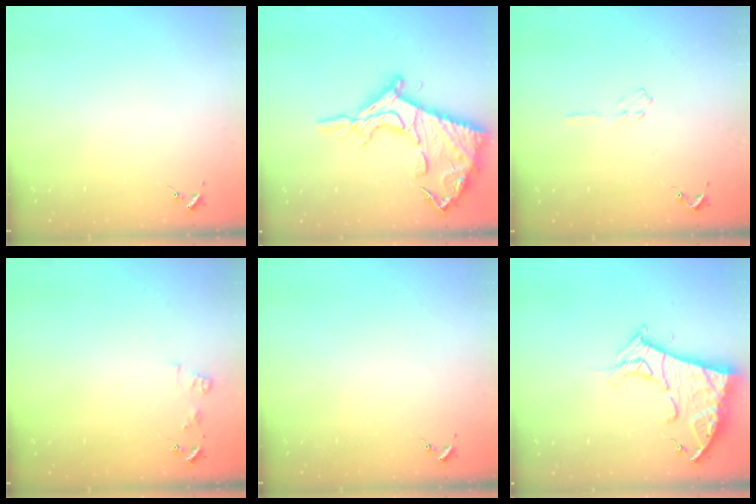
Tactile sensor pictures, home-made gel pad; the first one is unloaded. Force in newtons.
{"total": 19.4, "press": 19.4, "slide": 1.4}
{"total": 3.5, "press": 3.5, "slide": 0.4}
{"total": 5.2, "press": 5.2, "slide": 0.7}
{"total": 0.0}
{"total": 14.1, "press": 14.0, "slide": 1.5}